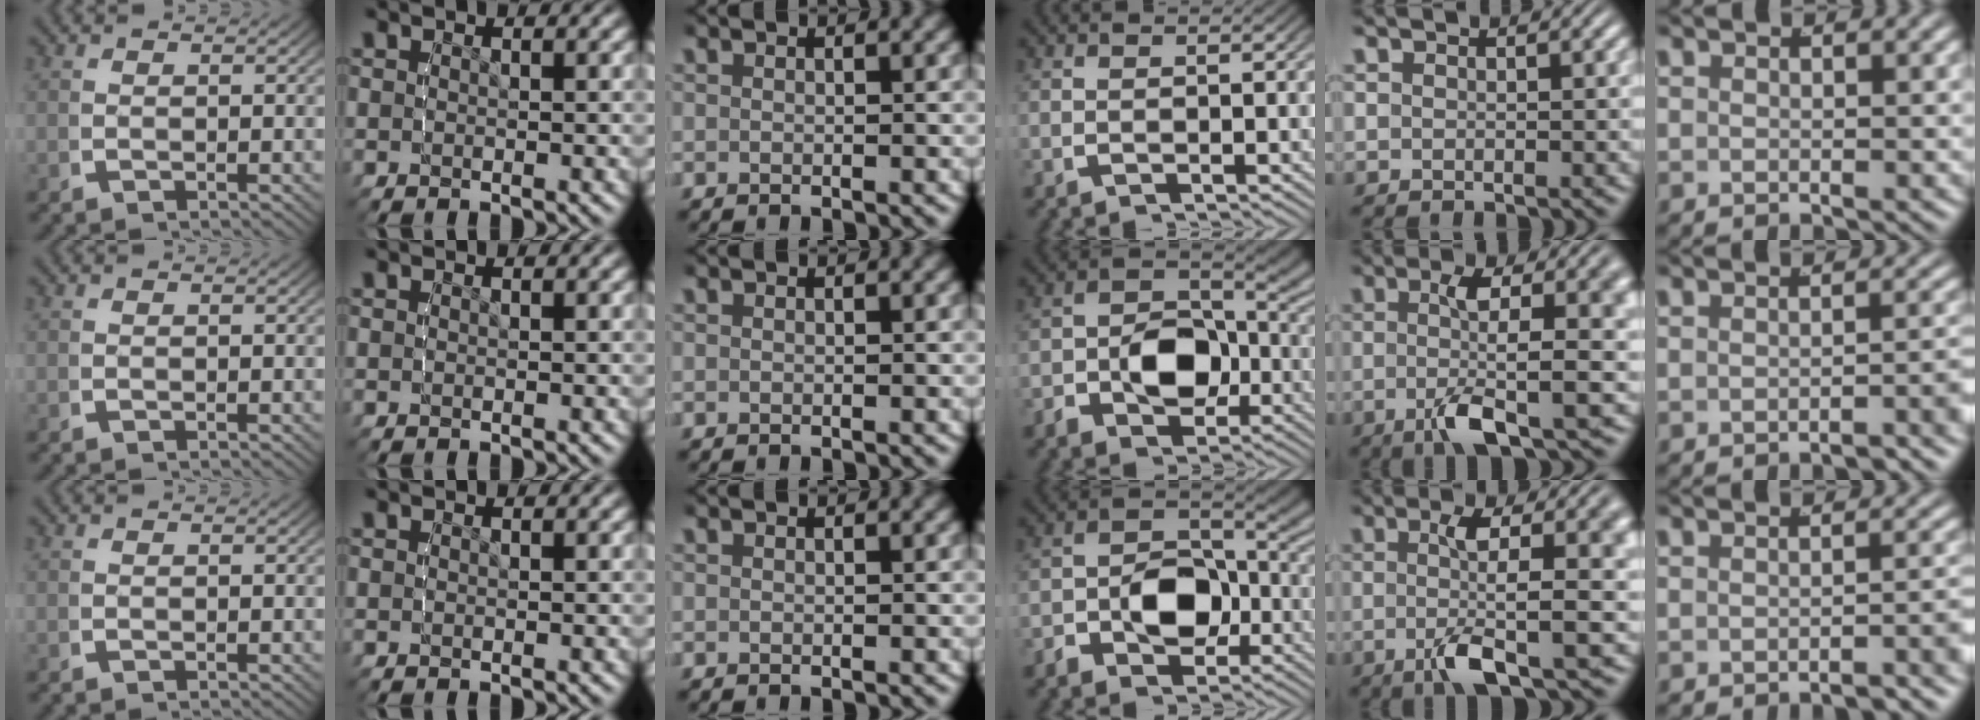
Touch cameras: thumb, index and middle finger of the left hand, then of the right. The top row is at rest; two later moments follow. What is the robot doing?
{"motion": "lift_and_place", "object": "stress ball aka squeeze ball"}